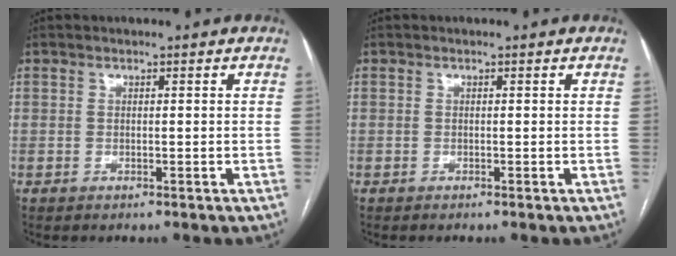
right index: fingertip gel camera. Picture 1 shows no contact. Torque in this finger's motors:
{"motor_torque": [-0.21, 0.12, -0.02, 0.00]}